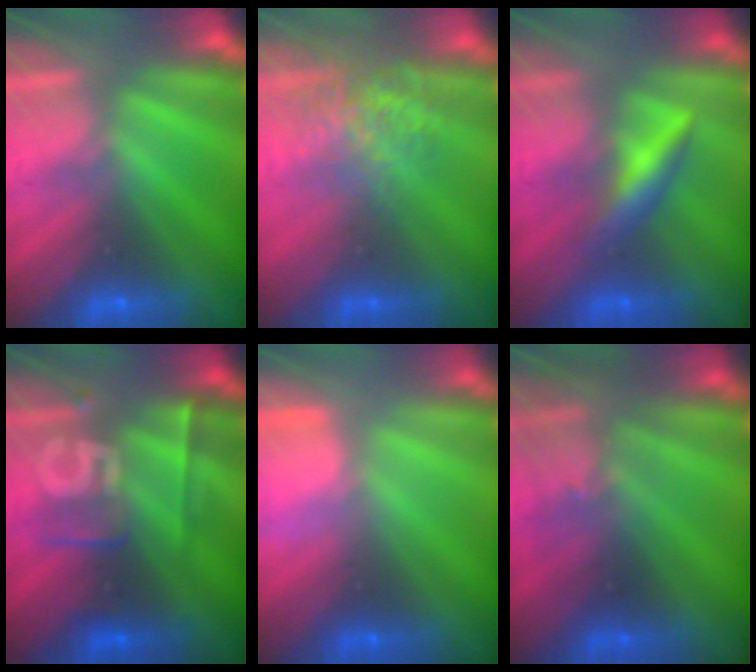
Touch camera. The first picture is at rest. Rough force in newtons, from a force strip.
{"total": 3.6}
{"total": 2.5}
{"total": 2.4}
{"total": 2.9}
{"total": 2.8}